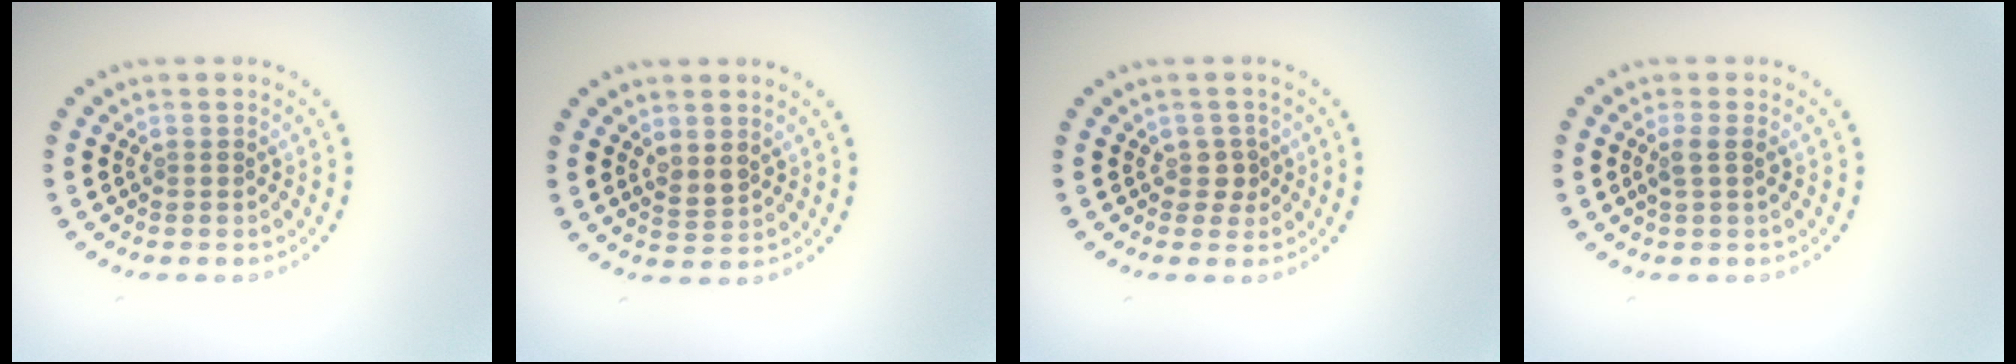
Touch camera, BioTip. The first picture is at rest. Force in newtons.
{"total": 1.5, "press": 1.4, "slide": 0.5}
{"total": 1.3, "press": 1.1, "slide": 0.7}
{"total": 1.5, "press": 1.2, "slide": 0.8}